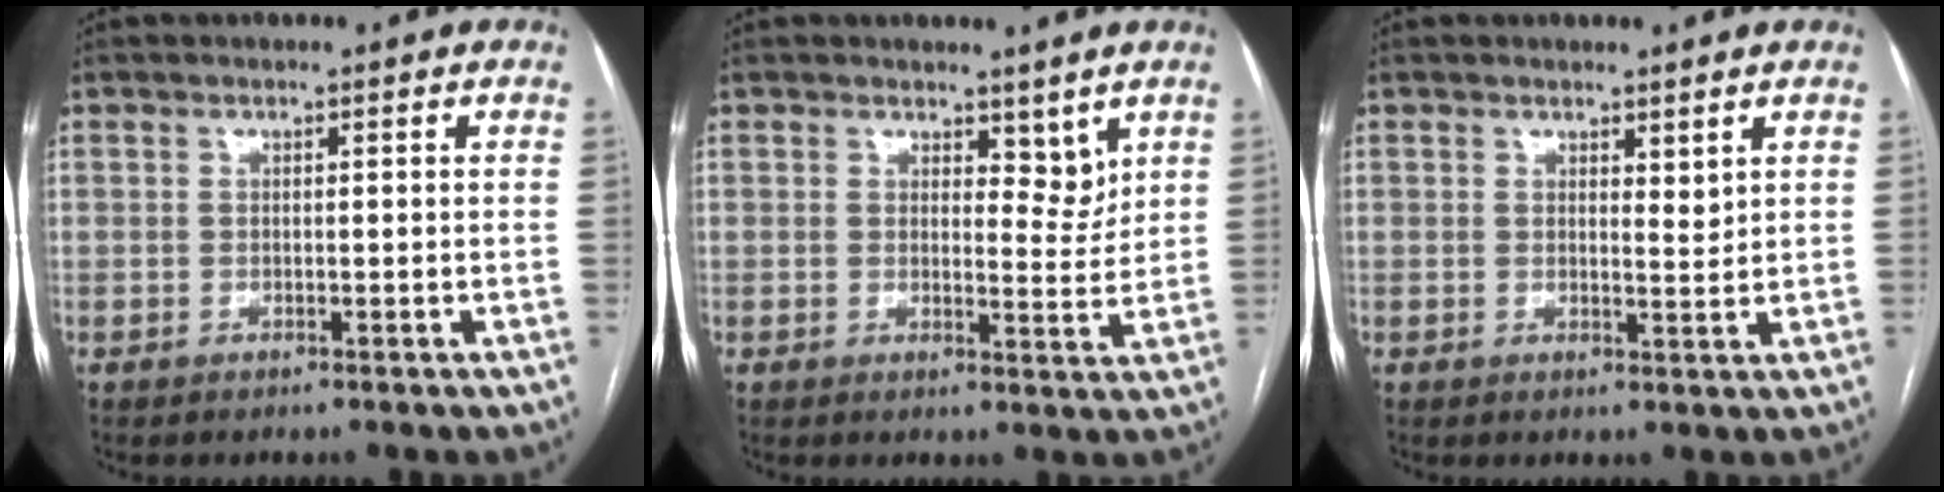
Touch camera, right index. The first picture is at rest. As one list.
[{"total": 3.9, "force": [2.8, 1.9, 1.9], "torque": [-0.016, -0.010, 0.044]}, {"total": 1.9, "force": [1.4, 0.6, 1.2], "torque": [-0.018, -0.012, 0.027]}]